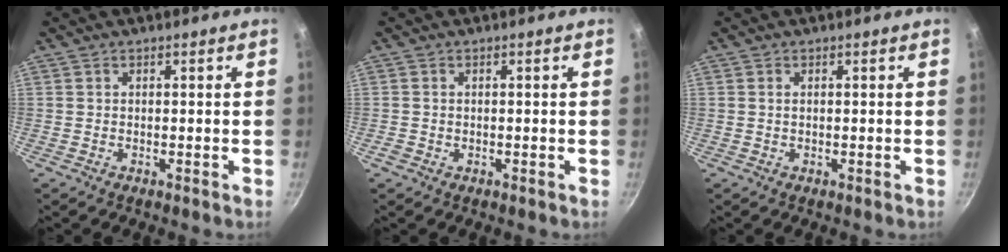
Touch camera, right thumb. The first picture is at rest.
{"total": 0.7, "force": [-0.3, 0.6, 0.3], "torque": [-0.005, -0.001, -0.004]}
{"total": 0.7, "force": [0.2, 0.3, 0.5], "torque": [-0.010, 0.000, 0.003]}